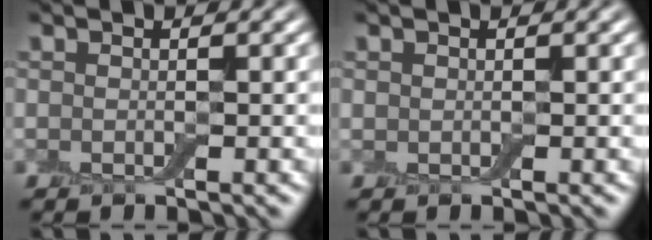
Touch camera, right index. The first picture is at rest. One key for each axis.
{"total": 0.0}